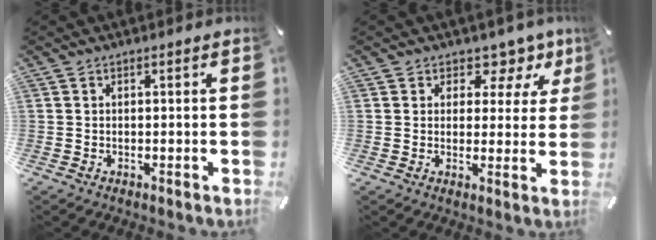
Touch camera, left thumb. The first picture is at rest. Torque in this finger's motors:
{"motor_torque": [0.32, -0.28, 0.00, 0.21, -0.02]}